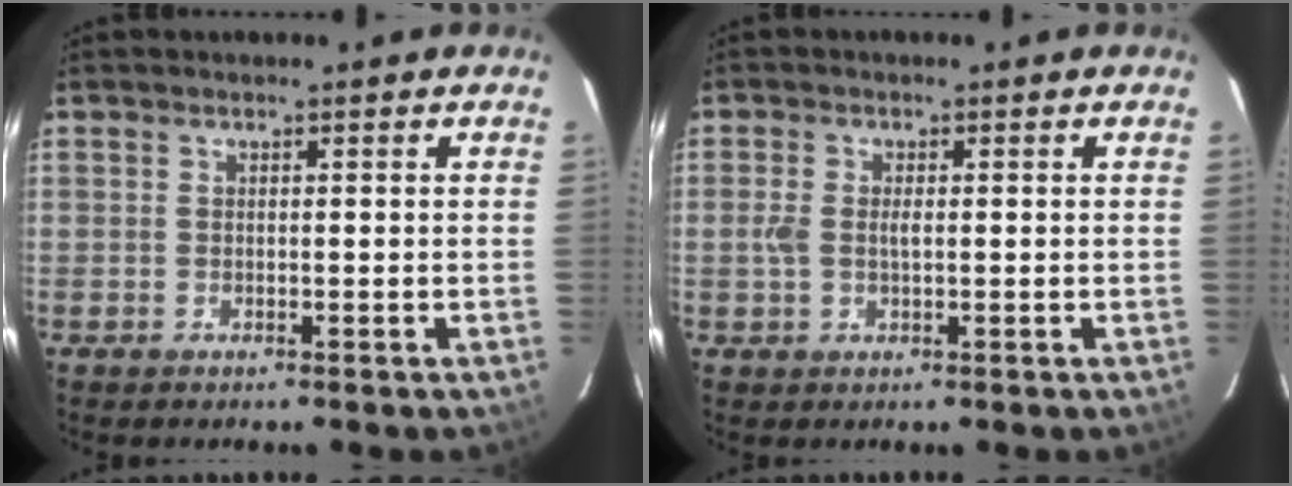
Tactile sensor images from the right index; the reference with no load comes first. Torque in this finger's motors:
{"motor_torque": [-0.05, 0.09, 0.05, 0.05]}